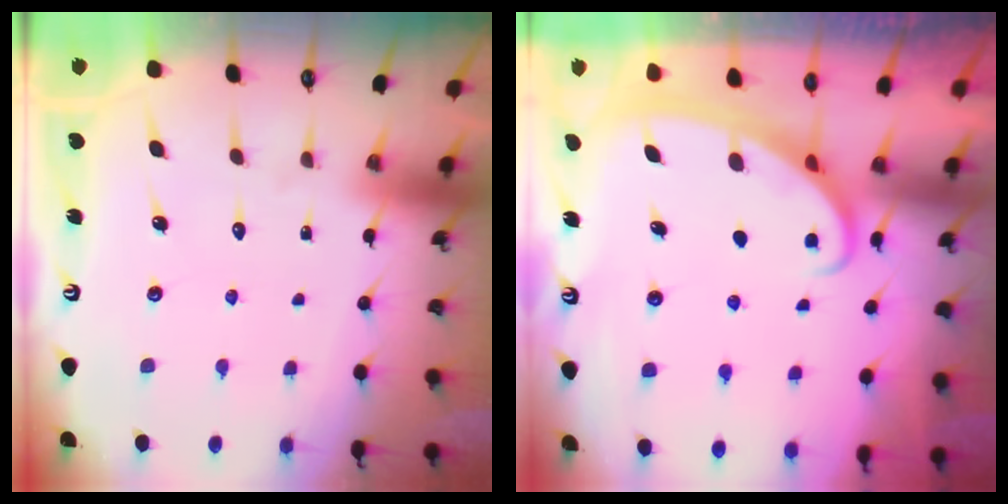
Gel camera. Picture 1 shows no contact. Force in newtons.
{"total": 2.6, "press": 2.5, "slide": 0.4}